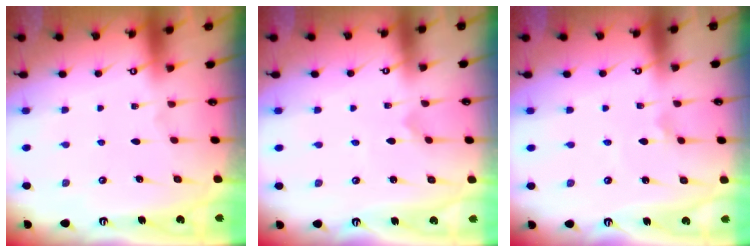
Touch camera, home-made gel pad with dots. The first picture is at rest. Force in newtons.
{"total": 0.0}
{"total": 1.3, "press": 1.2, "slide": 0.4}